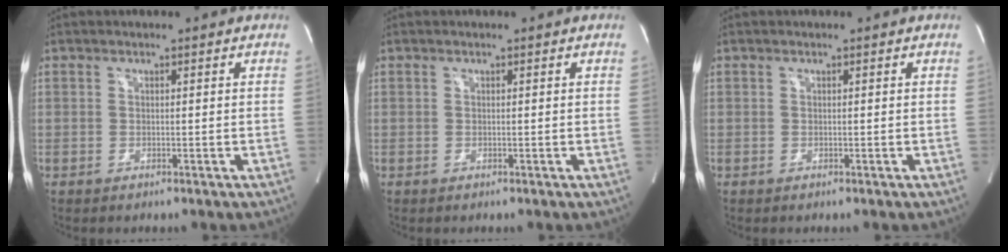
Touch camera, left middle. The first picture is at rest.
{"total": 0.0}
{"total": 0.0}